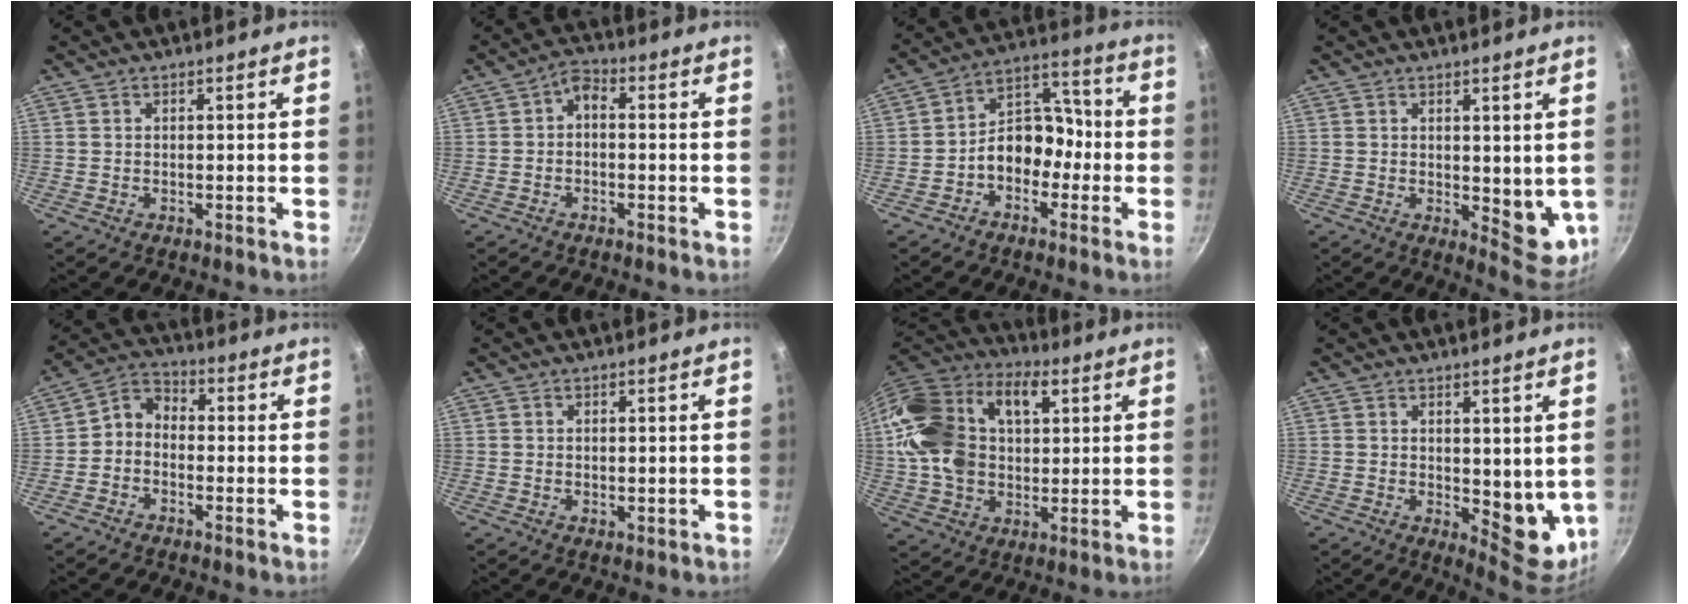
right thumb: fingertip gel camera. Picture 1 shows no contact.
{"total": 3.4, "force": [-0.7, 2.2, 2.5], "torque": [-0.050, 0.020, -0.018]}
{"total": 10.4, "force": [-3.0, 7.7, 6.3], "torque": [-0.045, 0.062, -0.063]}
{"total": 7.5, "force": [0.9, 3.9, 6.4], "torque": [-0.062, -0.021, 0.022]}
{"total": 5.1, "force": [-1.4, 4.0, 2.9], "torque": [-0.042, 0.030, -0.043]}
{"total": 0.7, "force": [0.2, 0.4, 0.5], "torque": [-0.005, -0.004, 0.001]}
{"total": 23.9, "force": [5.7, 15.9, 16.9], "torque": [-0.308, 0.024, 0.090]}
{"total": 8.9, "force": [1.3, 4.8, 7.4], "torque": [-0.066, -0.022, 0.030]}